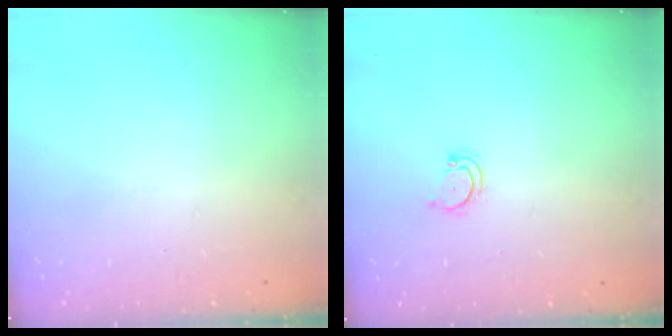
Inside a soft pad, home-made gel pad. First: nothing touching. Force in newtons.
{"total": 2.8, "press": 2.8, "slide": 0.3}